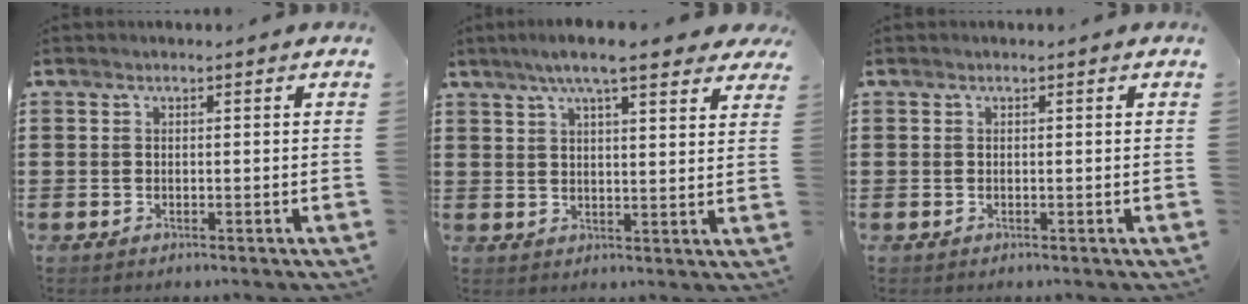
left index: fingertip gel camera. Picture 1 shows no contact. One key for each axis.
{"total": 7.4, "fx": 5.9, "fy": 0.9, "fz": 4.5, "tx": -0.094, "ty": -0.005, "tz": 0.103}
{"total": 0.0}